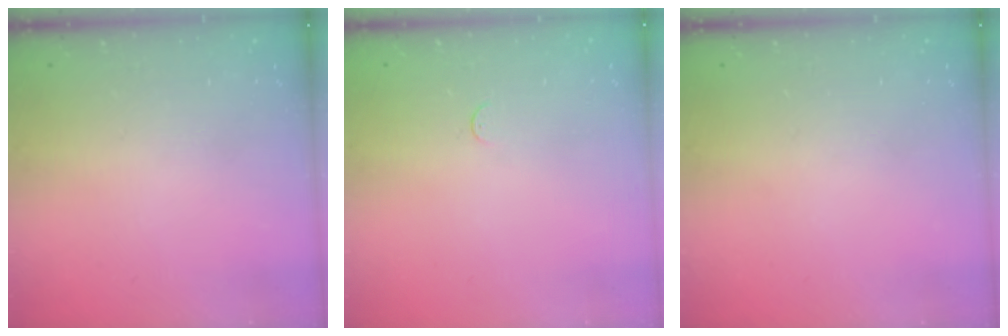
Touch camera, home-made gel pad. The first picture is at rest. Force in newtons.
{"total": 2.7, "press": 2.7, "slide": 0.4}
{"total": 0.0}